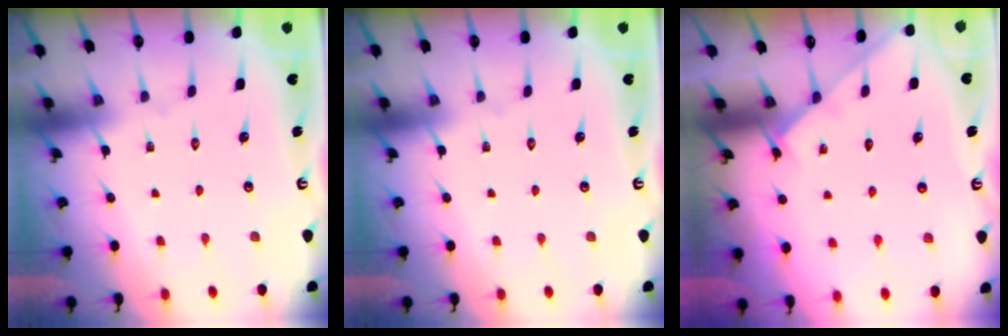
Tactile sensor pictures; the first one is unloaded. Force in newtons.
{"total": 0.0}
{"total": 2.9, "press": 2.9, "slide": 0.3}